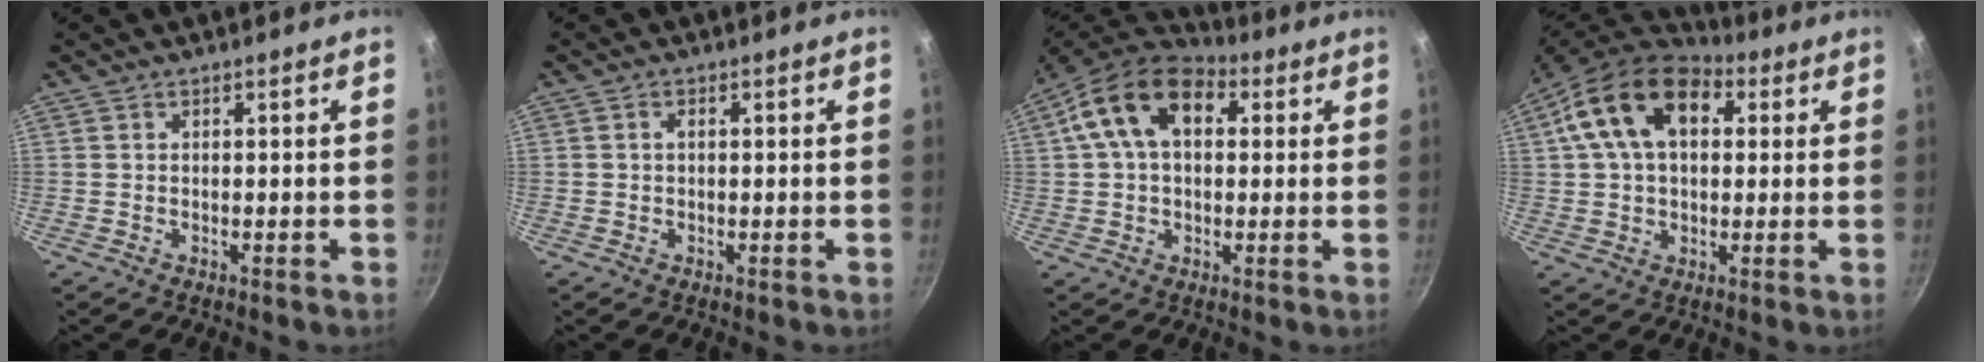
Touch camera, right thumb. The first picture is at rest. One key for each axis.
{"total": 1.1, "fx": 0.1, "fy": 0.8, "fz": 0.8, "tx": -0.014, "ty": 0.005, "tz": 0.001}
{"total": 14.6, "fx": 3.9, "fy": 9.5, "fz": 10.3, "tx": -0.152, "ty": 0.022, "tz": 0.047}
{"total": 16.4, "fx": 4.9, "fy": 10.6, "fz": 11.6, "tx": -0.174, "ty": 0.017, "tz": 0.066}